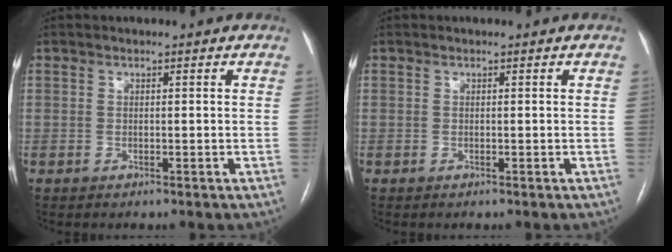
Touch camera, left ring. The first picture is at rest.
{"total": 0.0}